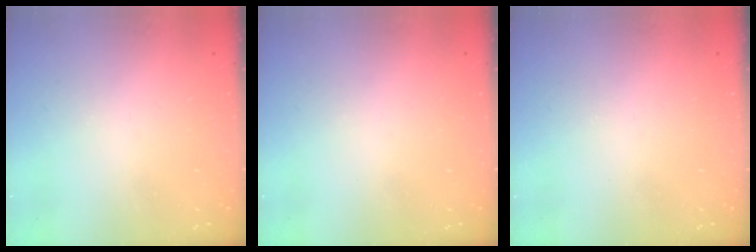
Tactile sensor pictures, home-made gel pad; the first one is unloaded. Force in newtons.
{"total": 0.0}
{"total": 0.0}